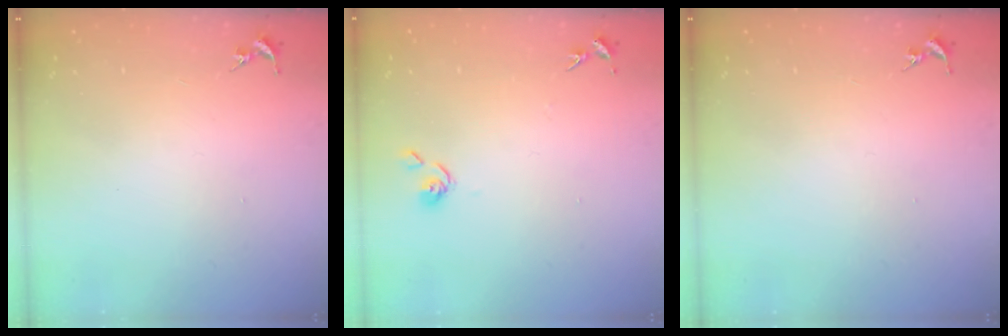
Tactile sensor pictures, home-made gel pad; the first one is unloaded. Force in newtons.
{"total": 6.3, "press": 6.3, "slide": 0.5}
{"total": 0.0}